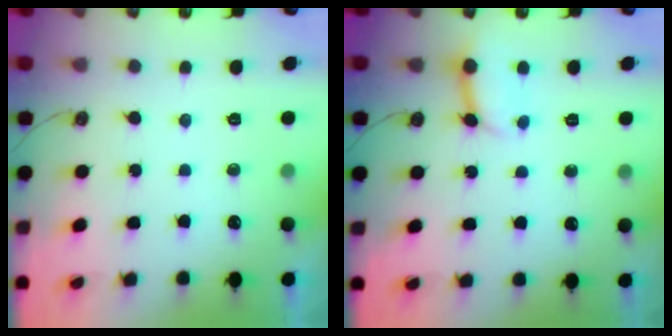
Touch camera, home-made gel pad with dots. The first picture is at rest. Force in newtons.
{"total": 6.9, "press": 6.8, "slide": 0.8}